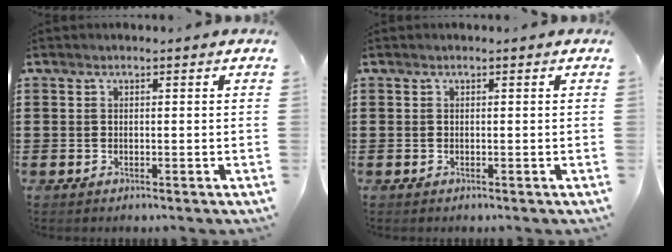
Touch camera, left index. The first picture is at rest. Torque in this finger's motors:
{"motor_torque": [-0.02, 0.00, 0.00, -0.01]}